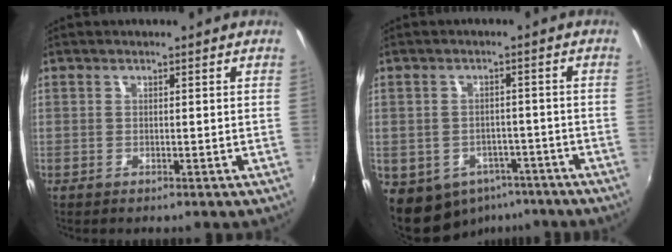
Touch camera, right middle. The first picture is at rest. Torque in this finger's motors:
{"motor_torque": [1.04, -1.10, 0.15, 0.08]}